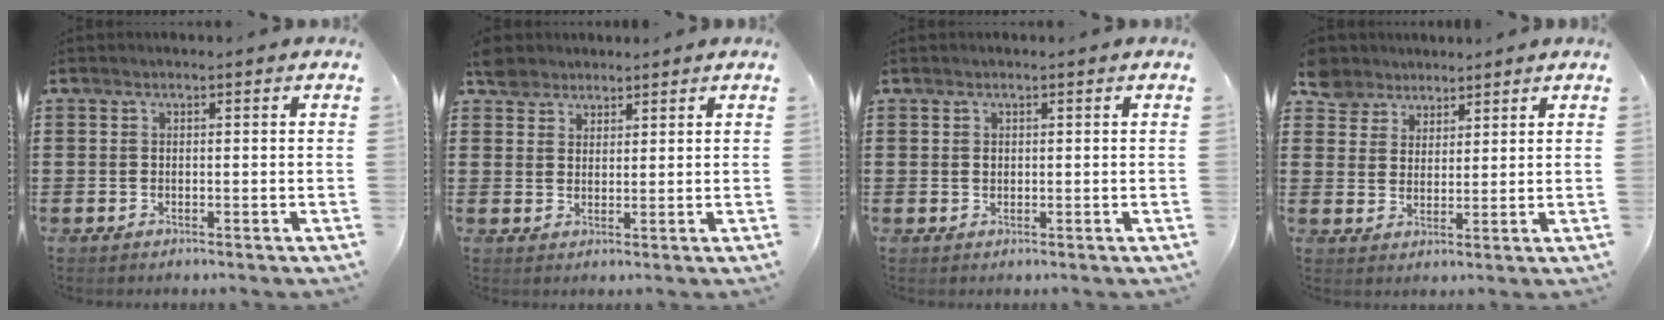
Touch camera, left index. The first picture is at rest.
{"total": 3.4, "force": [2.9, 1.9, 0.3], "torque": [-0.011, 0.006, 0.054]}
{"total": 0.7, "force": [0.2, 0.4, 0.4], "torque": [-0.010, 0.002, 0.004]}
{"total": 4.4, "force": [3.7, 2.4, 0.0], "torque": [-0.021, -0.002, 0.070]}